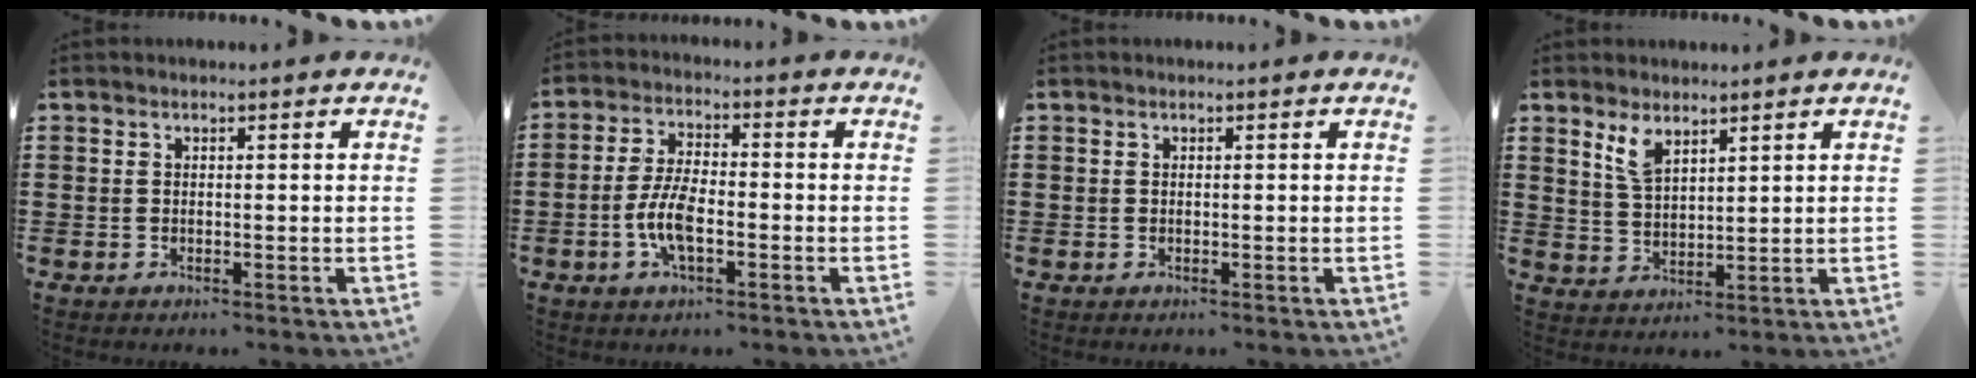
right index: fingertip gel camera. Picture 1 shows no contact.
{"total": 6.6, "force": [-2.1, 2.5, 5.8], "torque": [-0.138, -0.004, -0.048]}
{"total": 0.0}
{"total": 4.3, "force": [2.9, 1.7, 2.8], "torque": [-0.062, 0.004, 0.052]}